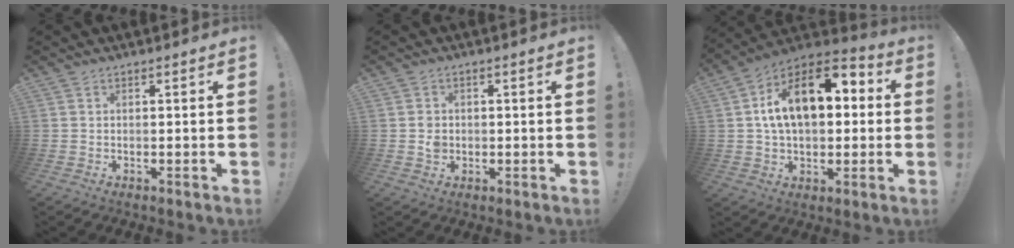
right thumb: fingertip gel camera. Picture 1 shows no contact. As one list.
[{"total": 3.0, "force": [-0.5, 2.6, 1.4], "torque": [-0.013, 0.003, -0.011]}, {"total": 17.6, "force": [4.0, 10.5, 13.5], "torque": [-0.215, -0.001, 0.067]}]